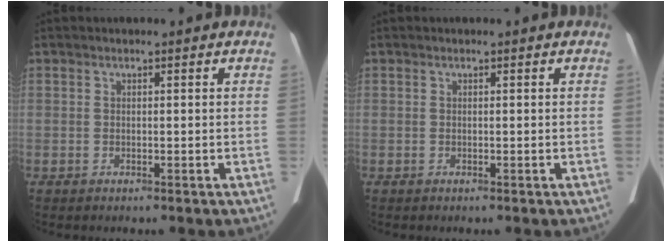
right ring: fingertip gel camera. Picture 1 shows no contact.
{"total": 0.0}